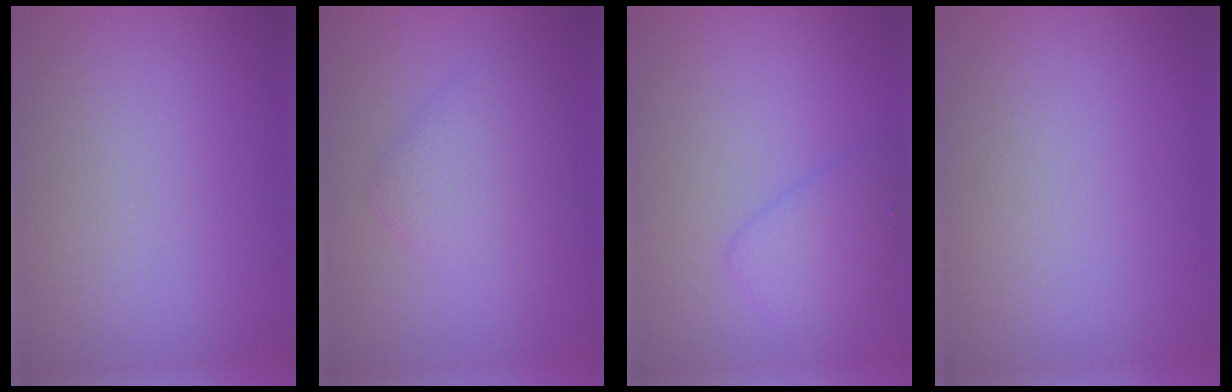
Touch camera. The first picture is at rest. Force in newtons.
{"total": 3.5, "press": 3.5, "slide": 0.3}
{"total": 2.8, "press": 2.8, "slide": 0.1}
{"total": 0.0}